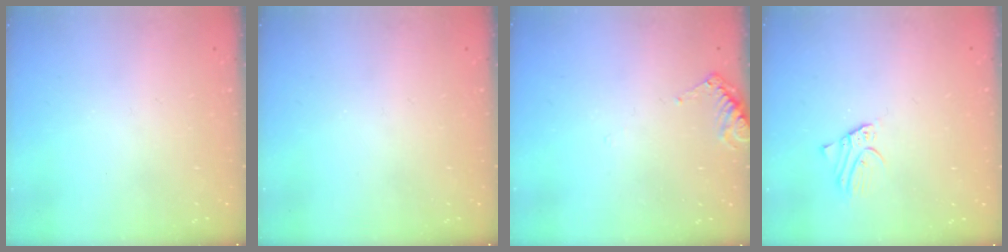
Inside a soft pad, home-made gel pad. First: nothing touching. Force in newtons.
{"total": 0.0}
{"total": 4.8, "press": 4.8, "slide": 0.6}
{"total": 2.5, "press": 2.5, "slide": 0.2}